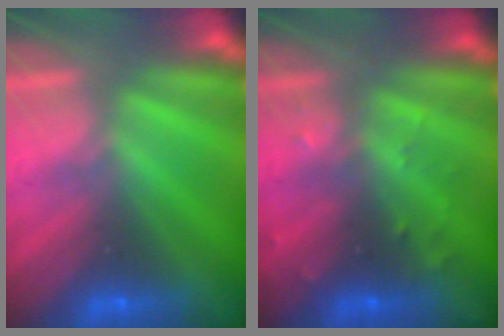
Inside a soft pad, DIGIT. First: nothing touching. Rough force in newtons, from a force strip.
{"total": 2.9}